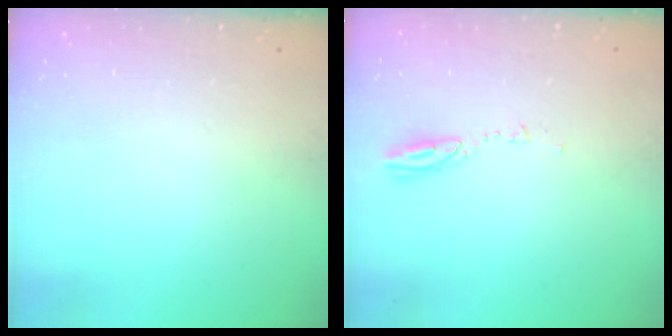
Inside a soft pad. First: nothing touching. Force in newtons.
{"total": 3.2, "press": 3.2, "slide": 0.3}